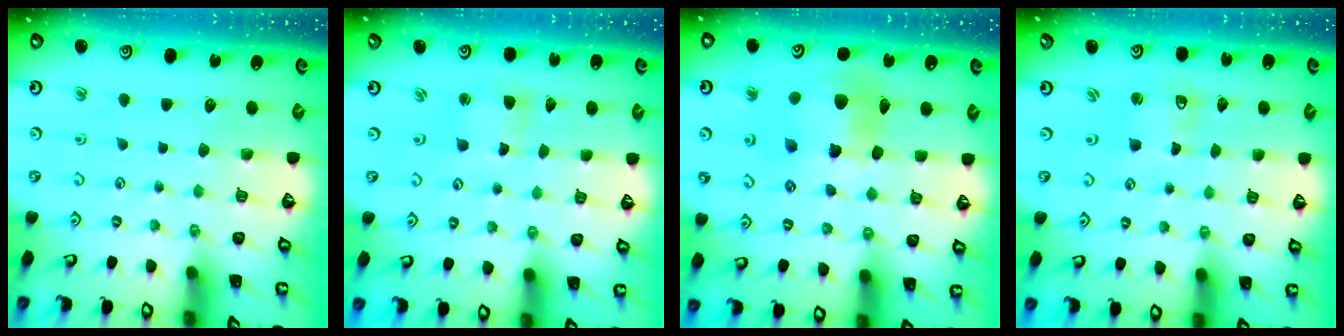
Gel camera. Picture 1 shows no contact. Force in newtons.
{"total": 2.2, "press": 2.2, "slide": 0.3}
{"total": 11.2, "press": 11.2, "slide": 1.4}
{"total": 1.9, "press": 1.9, "slide": 0.3}